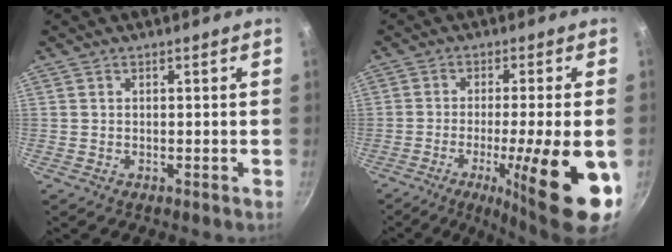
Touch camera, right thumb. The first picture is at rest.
{"total": 17.4, "force": [-5.6, 3.0, 16.2], "torque": [-0.228, 0.002, -0.078]}